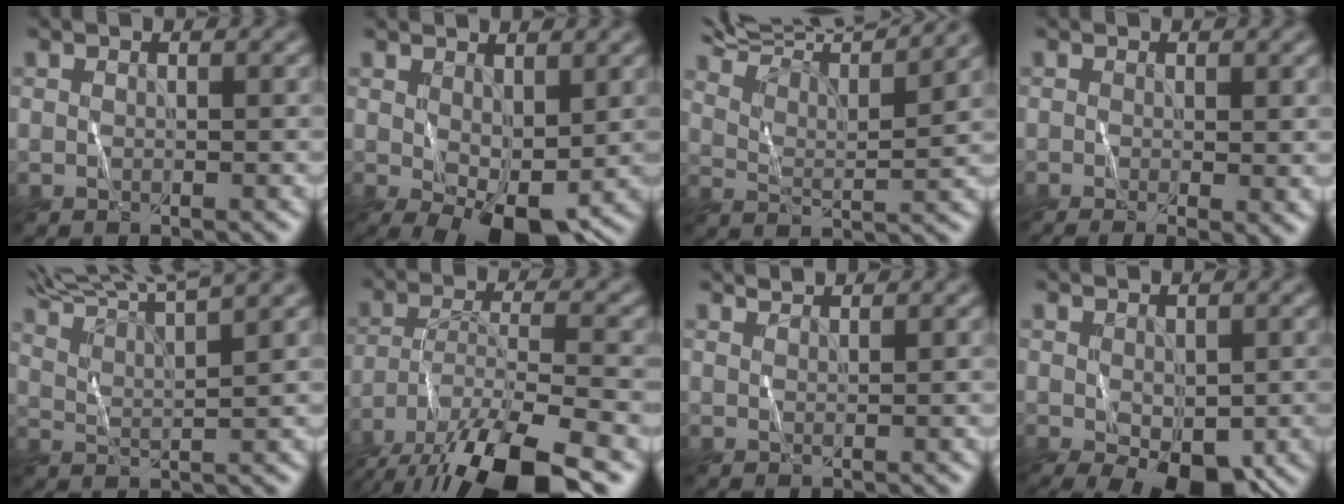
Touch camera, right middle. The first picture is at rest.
{"total": 6.1, "force": [-0.9, 2.8, 5.3], "torque": [-0.099, -0.005, -0.009]}
{"total": 11.6, "force": [10.2, 2.0, 5.2], "torque": [-0.098, 0.017, 0.125]}
{"total": 1.6, "force": [0.0, 0.3, 1.6], "torque": [-0.020, -0.004, 0.000]}
{"total": 9.1, "force": [8.0, 1.3, 4.2], "torque": [-0.078, 0.032, 0.094]}
{"total": 11.9, "force": [-8.9, 3.1, 7.3], "torque": [-0.135, -0.013, -0.154]}
{"total": 1.1, "force": [1.1, -0.2, 0.1], "torque": [-0.007, 0.005, 0.019]}
{"total": 6.3, "force": [-2.0, 3.2, 5.0], "torque": [-0.096, -0.004, -0.026]}